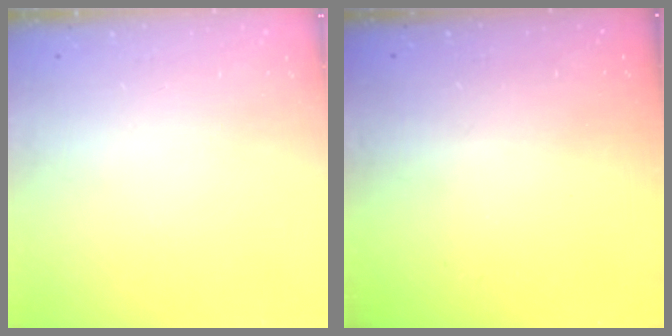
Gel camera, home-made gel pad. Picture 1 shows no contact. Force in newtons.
{"total": 3.3, "press": 3.3, "slide": 0.3}